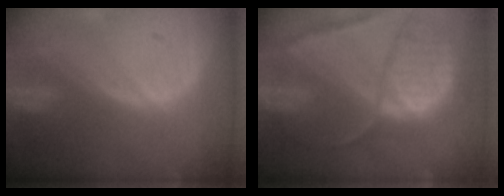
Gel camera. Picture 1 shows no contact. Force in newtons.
{"total": 10.7, "press": 8.9, "slide": 5.9}